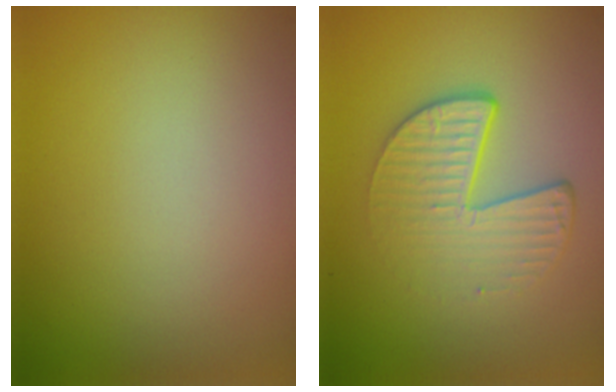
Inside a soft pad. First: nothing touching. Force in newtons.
{"total": 4.7, "press": 3.0, "slide": 3.6}